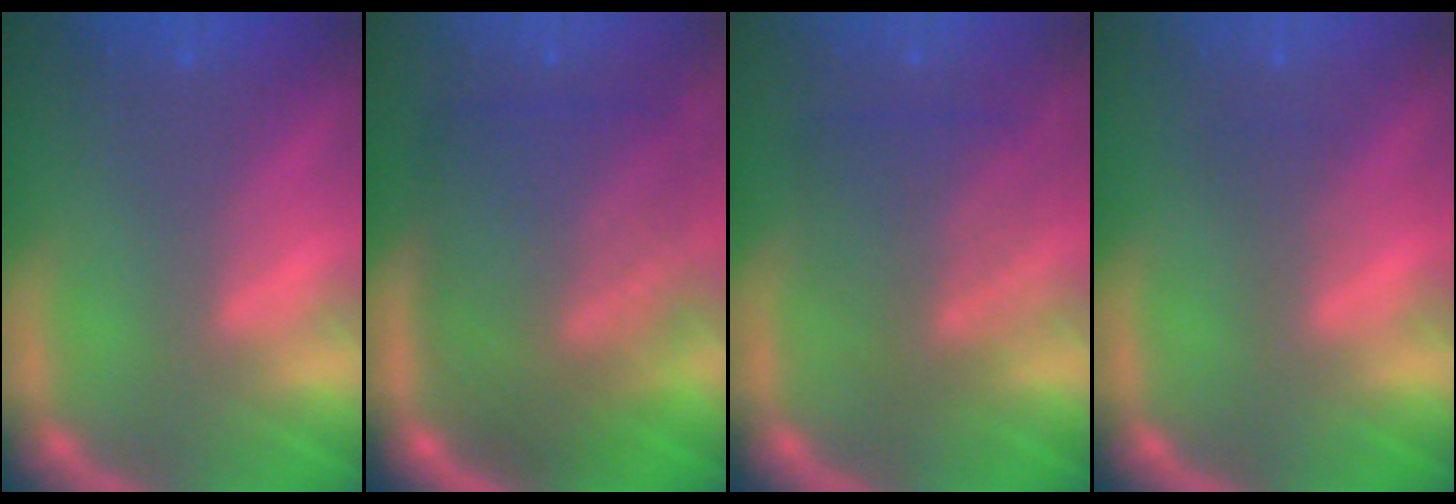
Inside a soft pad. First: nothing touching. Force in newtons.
{"total": 10.0}
{"total": 5.1}
{"total": 1.0}